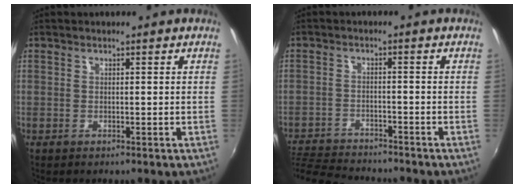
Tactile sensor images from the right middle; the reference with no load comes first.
{"total": 11.3, "force": [-10.5, 2.2, 3.5], "torque": [-0.098, -0.012, -0.180]}